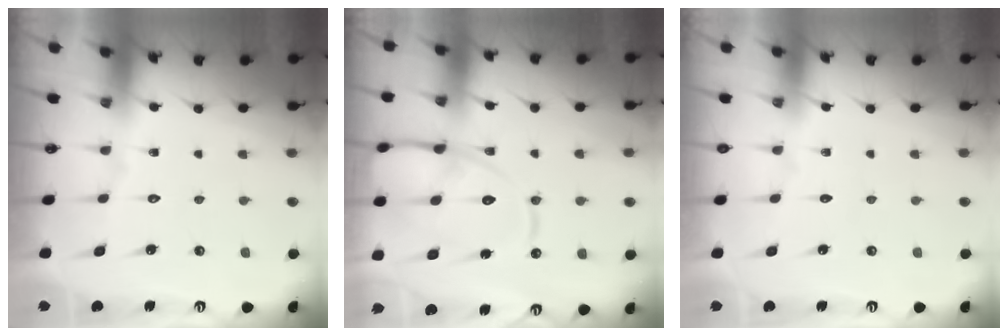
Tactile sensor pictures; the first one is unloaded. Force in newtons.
{"total": 15.3, "press": 15.2, "slide": 1.6}
{"total": 0.0}